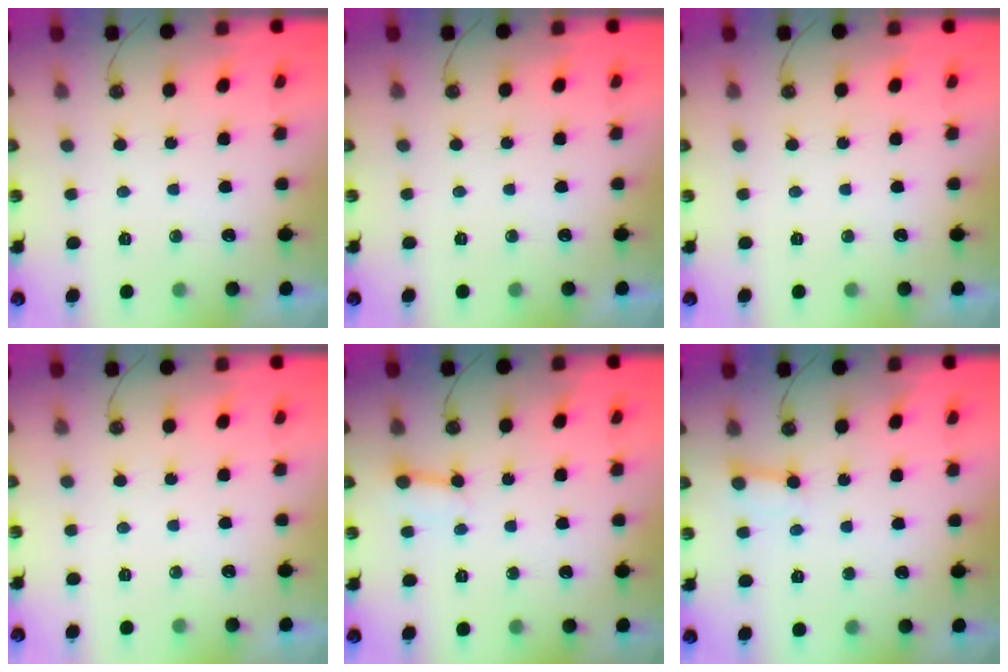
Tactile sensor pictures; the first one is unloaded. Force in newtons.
{"total": 0.0}
{"total": 0.0}
{"total": 0.0}
{"total": 2.9, "press": 2.9, "slide": 0.4}
{"total": 3.0, "press": 3.0, "slide": 0.1}